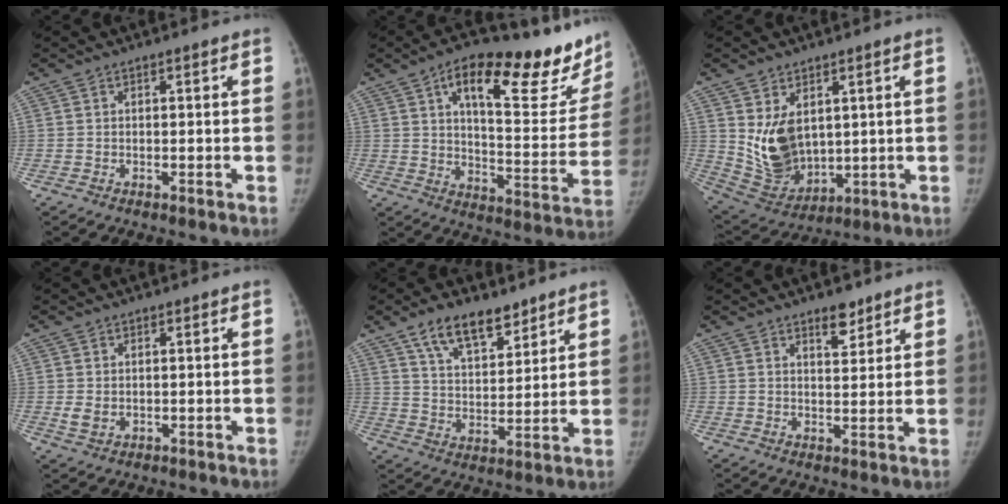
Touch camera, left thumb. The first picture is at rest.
{"total": 25.9, "force": [15.9, 8.9, 18.4], "torque": [-0.214, -0.057, 0.224]}
{"total": 11.6, "force": [2.6, 8.0, 7.9], "torque": [-0.113, -0.029, 0.078]}
{"total": 2.4, "force": [0.0, 1.8, 1.6], "torque": [-0.023, -0.006, 0.005]}
{"total": 11.5, "force": [7.9, 5.4, 6.4], "torque": [-0.080, -0.049, 0.143]}
{"total": 4.3, "force": [3.2, 1.8, 2.3], "torque": [-0.018, -0.022, 0.050]}